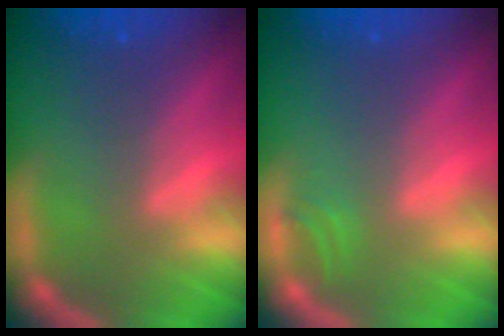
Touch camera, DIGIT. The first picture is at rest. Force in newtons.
{"total": 0.9}